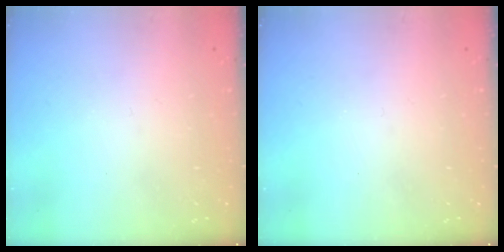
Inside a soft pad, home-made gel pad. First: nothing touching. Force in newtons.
{"total": 0.0}